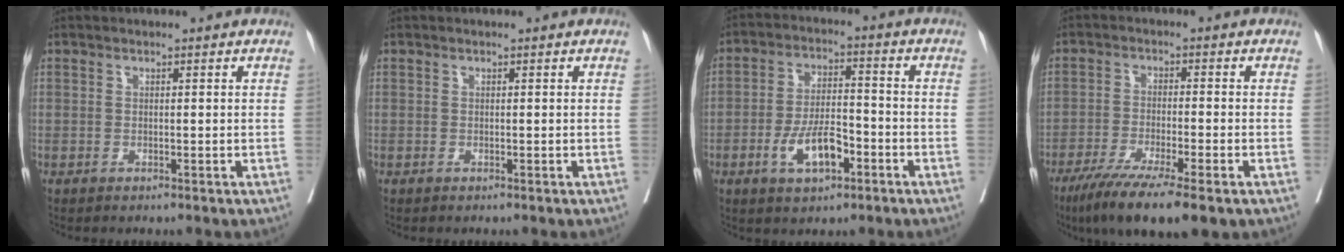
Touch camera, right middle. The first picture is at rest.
{"total": 0.0}
{"total": 8.0, "force": [-3.6, 3.1, 6.5], "torque": [-0.120, 0.004, -0.061]}
{"total": 12.2, "force": [-8.2, 1.2, 9.0], "torque": [-0.146, -0.030, -0.132]}